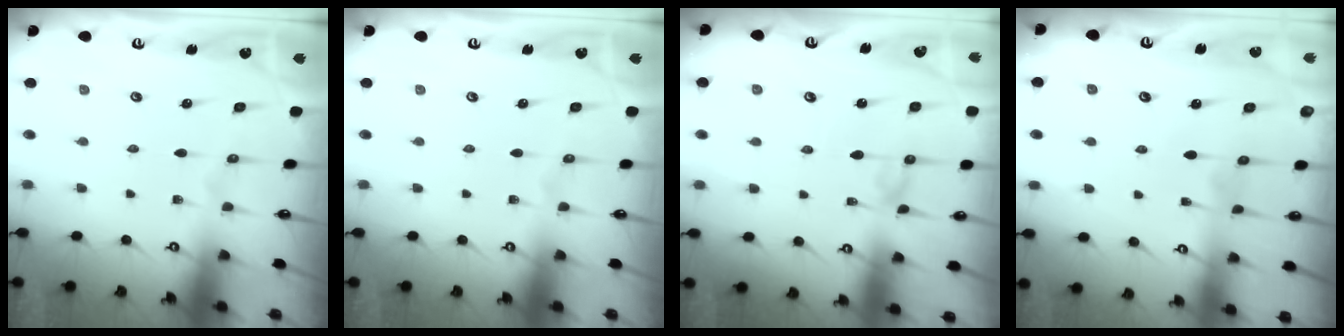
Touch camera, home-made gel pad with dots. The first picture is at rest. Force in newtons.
{"total": 0.0}
{"total": 1.8, "press": 1.8, "slide": 0.1}
{"total": 2.3, "press": 2.3, "slide": 0.3}